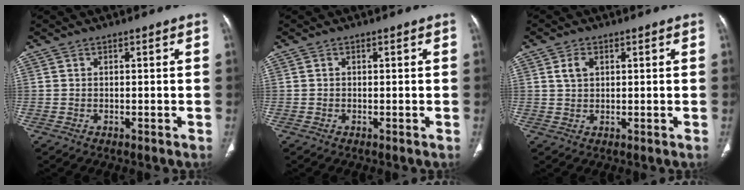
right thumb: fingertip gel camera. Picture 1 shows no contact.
{"total": 0.0}
{"total": 2.9, "force": [1.0, 1.9, 1.9], "torque": [-0.034, 0.002, 0.022]}